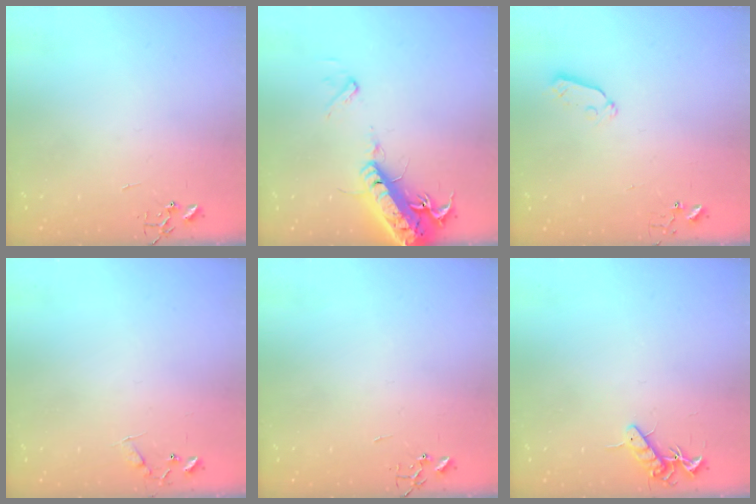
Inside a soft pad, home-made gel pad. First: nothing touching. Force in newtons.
{"total": 18.9, "press": 18.5, "slide": 3.9}
{"total": 3.7, "press": 3.6, "slide": 0.5}
{"total": 6.5, "press": 6.5, "slide": 0.6}
{"total": 0.0}
{"total": 8.1, "press": 8.1, "slide": 0.8}